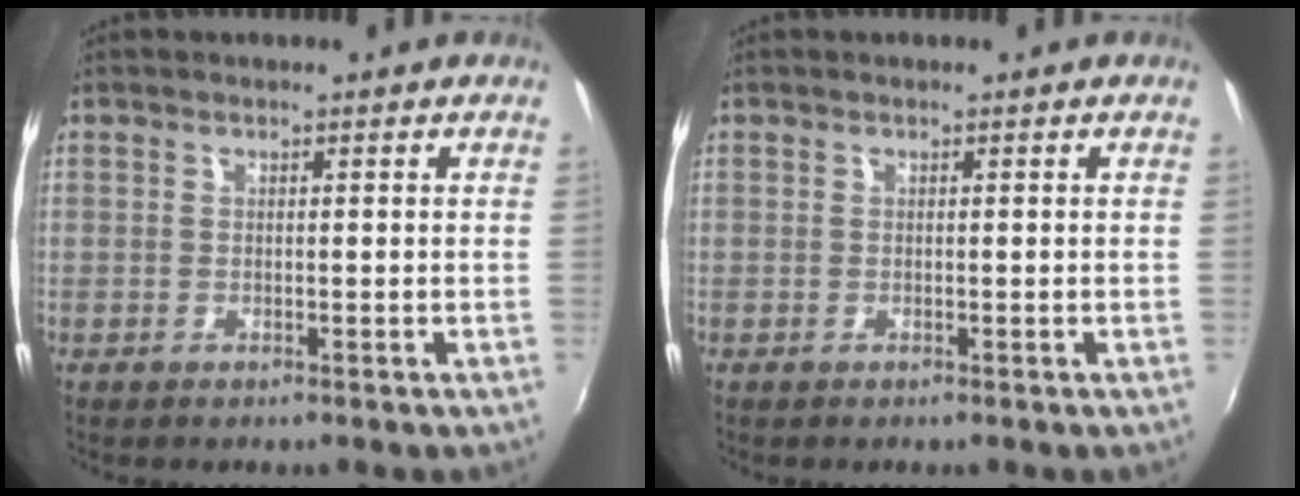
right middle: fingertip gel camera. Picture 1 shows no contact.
{"total": 0.0}